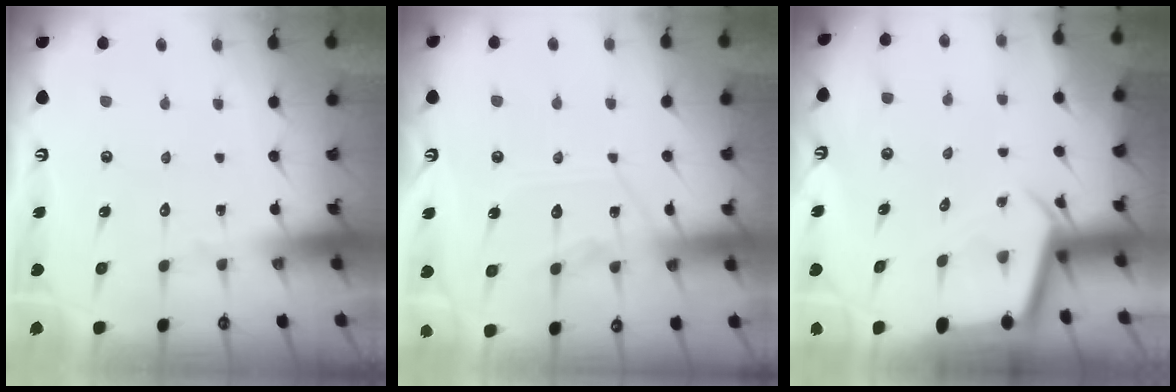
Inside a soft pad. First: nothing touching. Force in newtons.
{"total": 11.9, "press": 11.9, "slide": 1.1}
{"total": 2.7, "press": 2.7, "slide": 0.2}